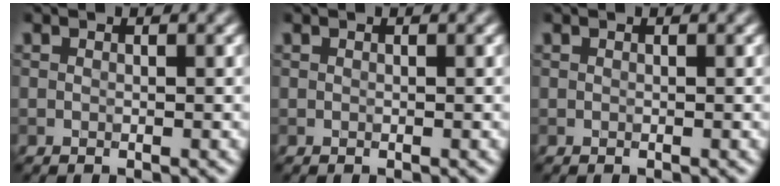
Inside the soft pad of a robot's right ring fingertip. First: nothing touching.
{"total": 0.0}
{"total": 0.0}